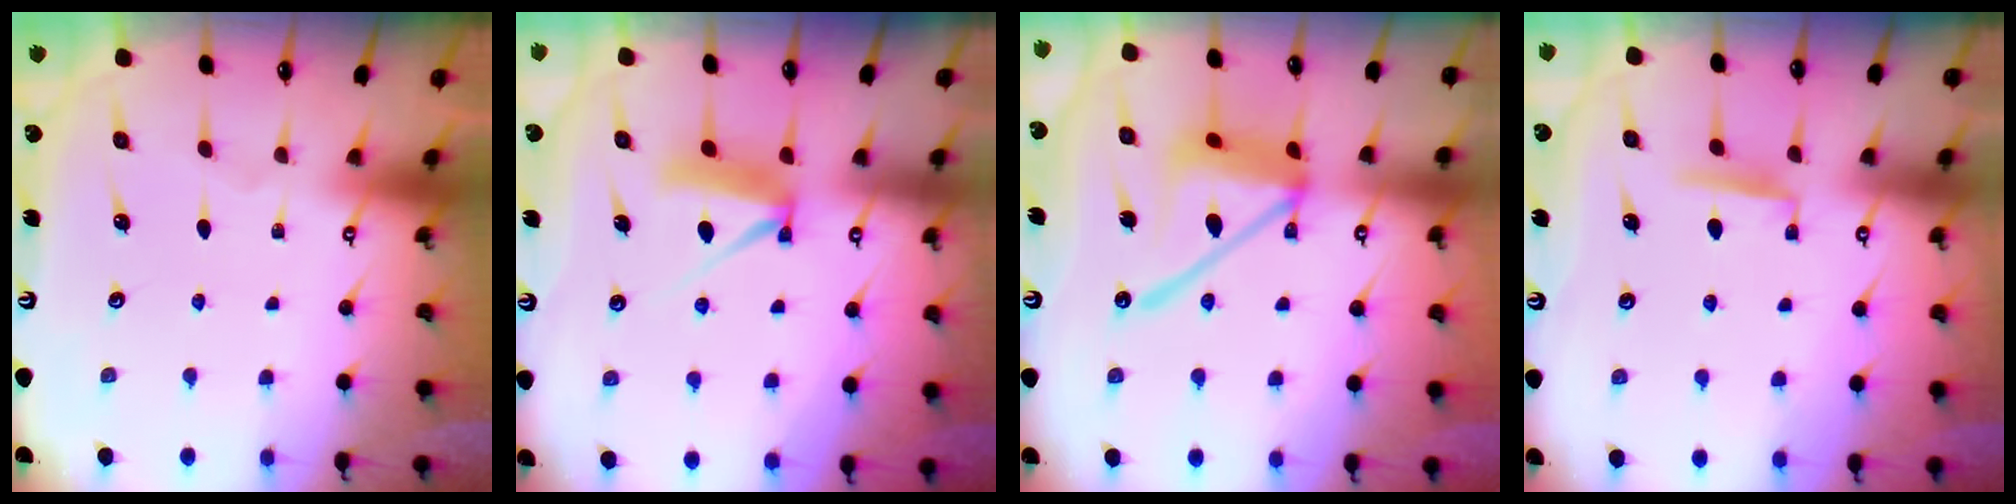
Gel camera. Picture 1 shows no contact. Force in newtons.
{"total": 7.9, "press": 7.8, "slide": 0.6}
{"total": 14.8, "press": 14.7, "slide": 1.5}
{"total": 5.1, "press": 5.0, "slide": 0.6}